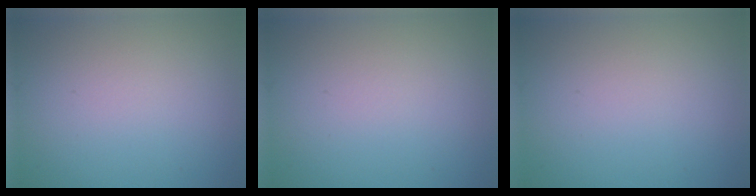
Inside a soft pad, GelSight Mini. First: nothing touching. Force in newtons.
{"total": 0.0}
{"total": 0.0}